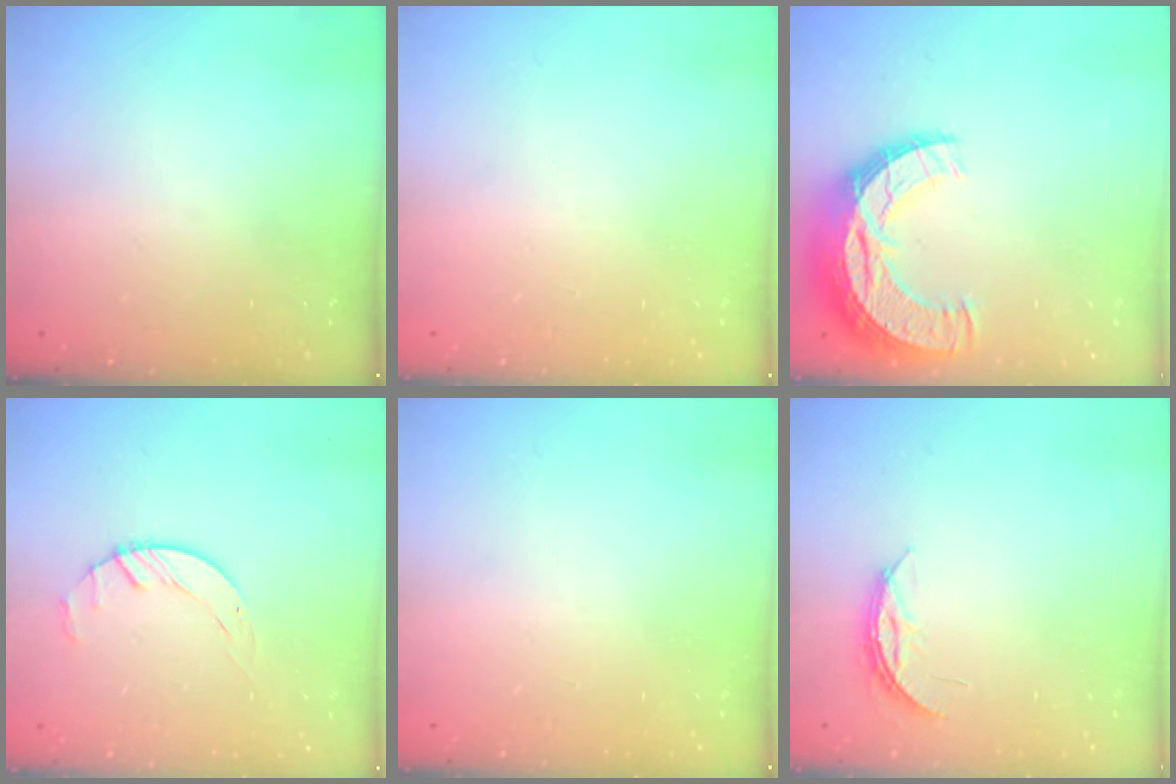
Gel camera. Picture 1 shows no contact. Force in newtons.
{"total": 0.0}
{"total": 15.9, "press": 15.9, "slide": 0.9}
{"total": 1.5, "press": 1.5, "slide": 0.2}
{"total": 0.0}
{"total": 3.9, "press": 3.9, "slide": 0.4}